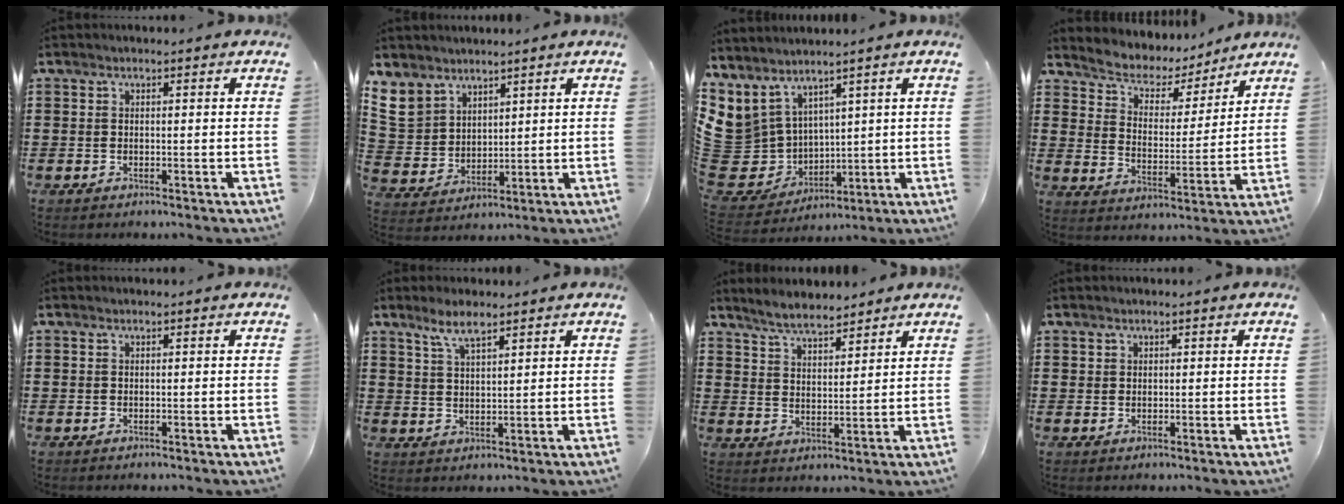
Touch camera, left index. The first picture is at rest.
{"total": 6.5, "force": [4.5, 4.6, 0.8], "torque": [-0.058, -0.015, 0.086]}
{"total": 7.0, "force": [3.5, 6.0, 0.6], "torque": [-0.083, -0.040, 0.072]}
{"total": 5.1, "force": [4.7, 1.9, 0.6], "torque": [-0.043, -0.032, 0.077]}
{"total": 0.0}
{"total": 4.3, "force": [3.2, 1.0, 2.8], "torque": [-0.063, 0.003, 0.057]}
{"total": 5.0, "force": [4.8, 0.8, 1.3], "torque": [-0.041, -0.007, 0.089]}
{"total": 1.1, "force": [0.8, 0.7, 0.0], "torque": [-0.004, 0.001, 0.018]}